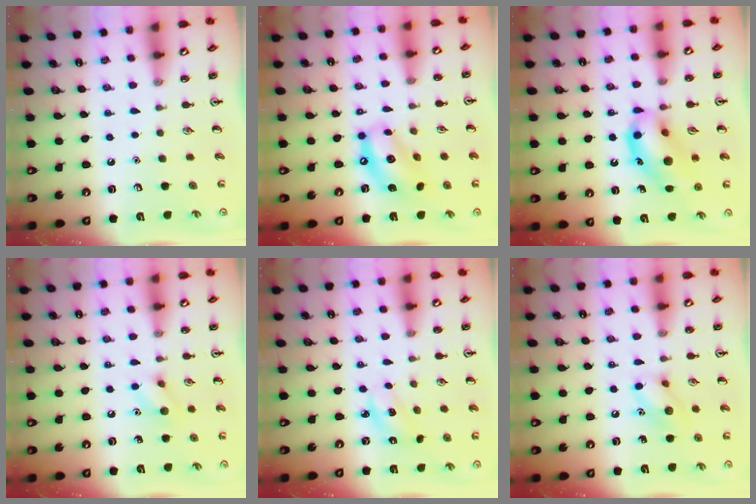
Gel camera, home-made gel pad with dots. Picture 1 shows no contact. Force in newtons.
{"total": 11.7, "press": 11.2, "slide": 3.5}
{"total": 14.2, "press": 13.8, "slide": 3.3}
{"total": 7.0, "press": 7.0, "slide": 0.8}
{"total": 2.6, "press": 2.5, "slide": 0.6}
{"total": 8.6, "press": 8.6, "slide": 0.6}